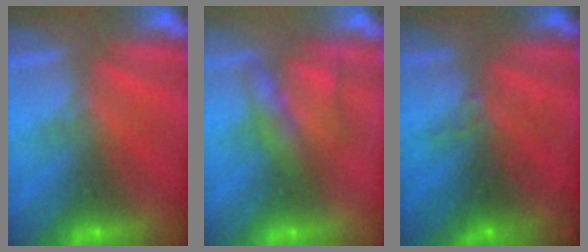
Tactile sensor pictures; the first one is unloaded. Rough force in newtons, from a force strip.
{"total": 2.3}
{"total": 9.6}